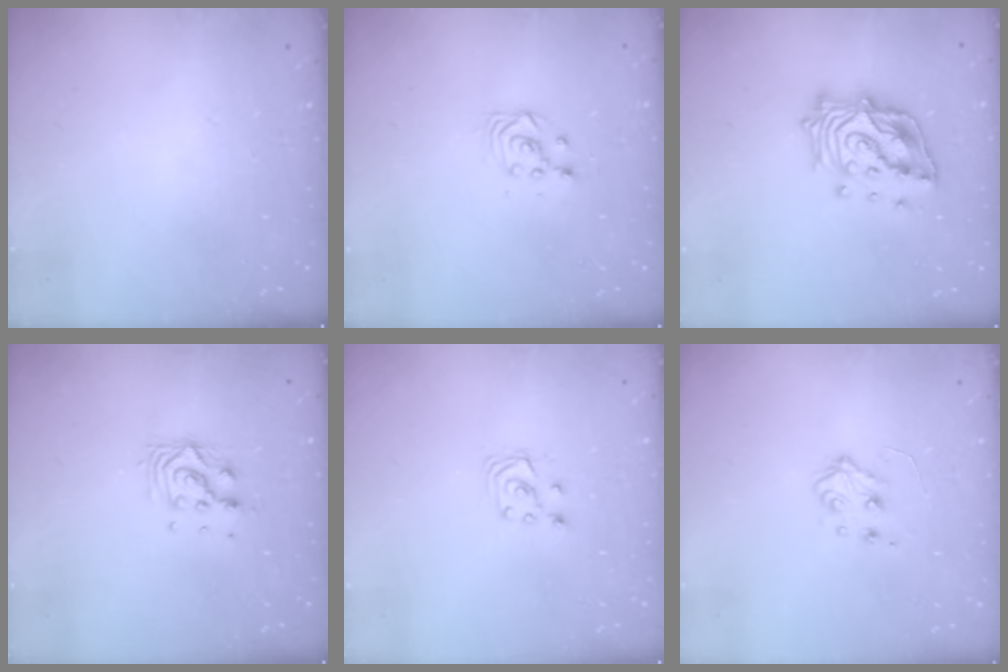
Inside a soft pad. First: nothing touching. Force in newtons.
{"total": 3.4, "press": 3.4, "slide": 0.1}
{"total": 18.3, "press": 18.1, "slide": 2.4}
{"total": 8.6, "press": 8.6, "slide": 0.7}
{"total": 3.0, "press": 3.0, "slide": 0.3}
{"total": 5.5, "press": 5.5, "slide": 0.6}